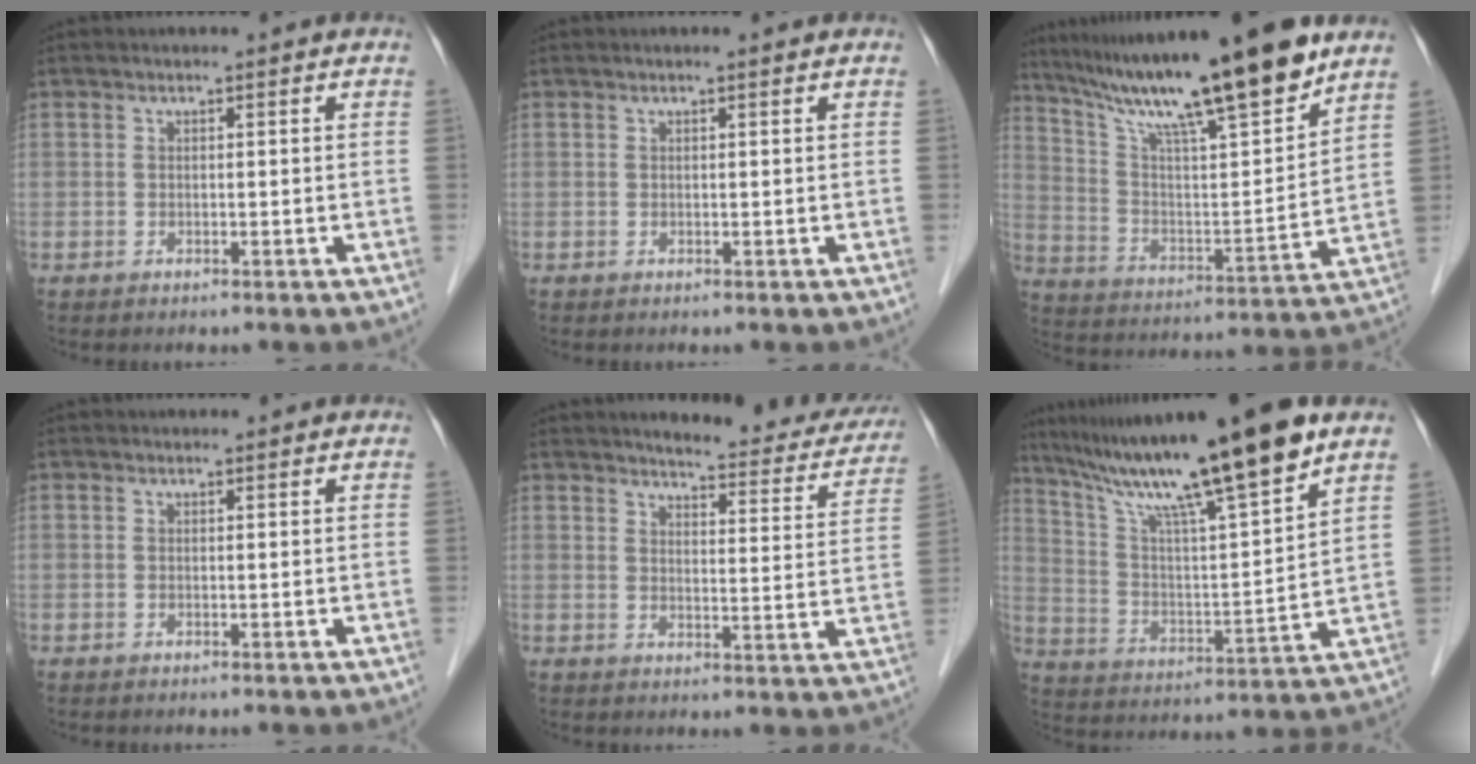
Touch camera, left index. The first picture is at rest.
{"total": 0.6, "force": [0.5, 0.0, 0.3], "torque": [-0.012, 0.003, 0.010]}
{"total": 21.5, "force": [16.9, 0.9, 13.3], "torque": [-0.221, 0.000, 0.284]}
{"total": 0.7, "force": [0.7, 0.2, 0.0], "torque": [-0.007, 0.003, 0.007]}
{"total": 15.9, "force": [14.7, 3.1, 5.2], "torque": [-0.036, -0.045, 0.152]}
{"total": 19.7, "force": [15.4, -0.3, 12.3], "torque": [-0.208, 0.007, 0.263]}